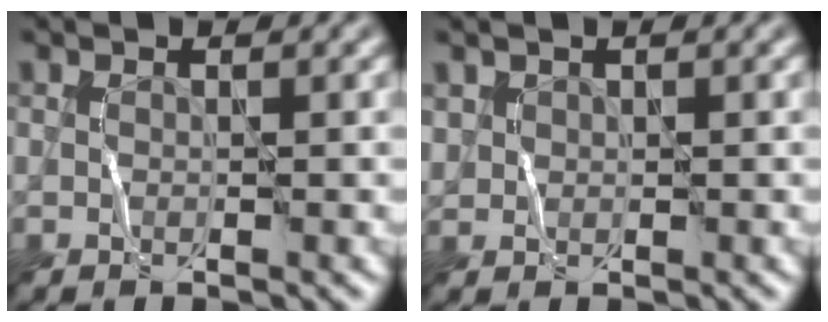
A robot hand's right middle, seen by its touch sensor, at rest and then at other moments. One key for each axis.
{"total": 0.9, "fx": 0.6, "fy": 0.4, "fz": -0.6, "tx": 0.005, "ty": 0.000, "tz": 0.017}